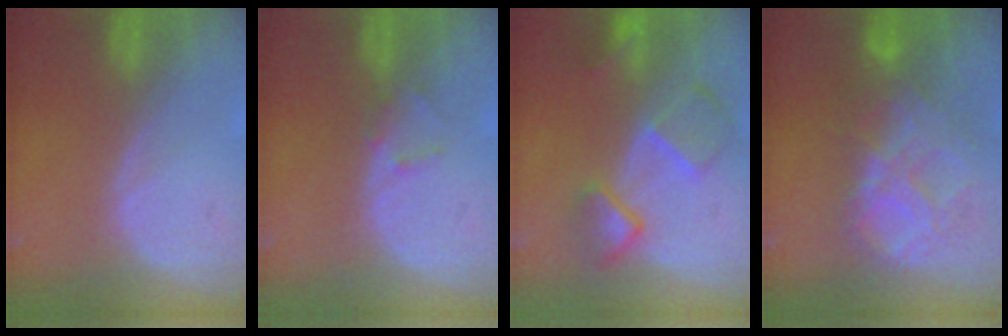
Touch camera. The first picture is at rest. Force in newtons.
{"total": 1.3, "press": 1.1, "slide": 0.8}
{"total": 7.5, "press": 6.7, "slide": 3.4}
{"total": 9.0, "press": 7.7, "slide": 4.6}